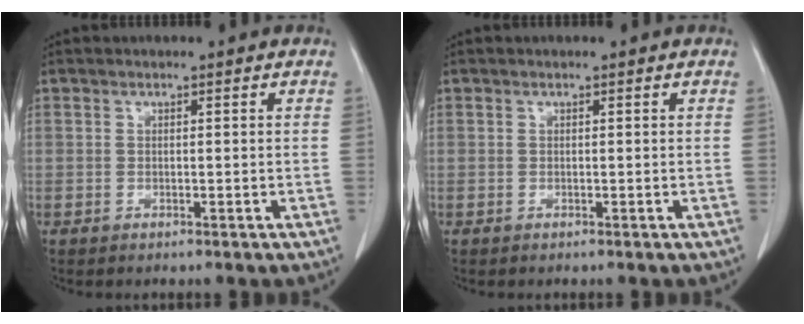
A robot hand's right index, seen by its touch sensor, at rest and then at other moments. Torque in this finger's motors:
{"motor_torque": [0.00, 0.00, 0.00, 0.00]}